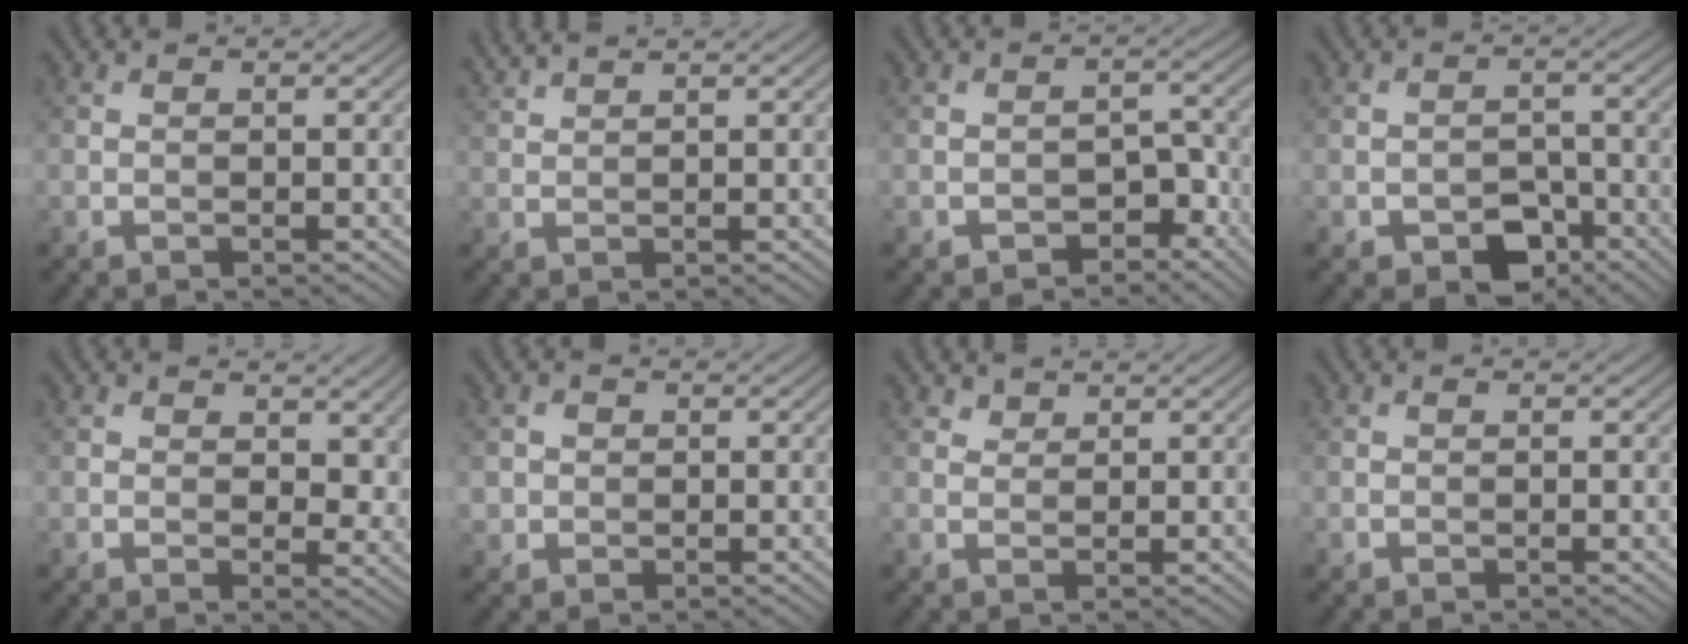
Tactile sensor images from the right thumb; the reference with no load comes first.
{"total": 2.3, "force": [2.1, 0.1, 1.1], "torque": [-0.024, 0.010, 0.045]}
{"total": 4.4, "force": [-2.8, 2.5, 2.2], "torque": [-0.025, 0.007, -0.043]}
{"total": 5.6, "force": [-3.3, 3.6, 2.9], "torque": [-0.041, -0.005, -0.057]}
{"total": 5.9, "force": [1.7, 3.8, 4.2], "torque": [-0.063, -0.009, 0.023]}
{"total": 1.6, "force": [0.0, 1.5, 0.2], "torque": [-0.005, -0.005, 0.001]}
{"total": 1.3, "force": [1.1, 0.5, 0.3], "torque": [-0.008, 0.000, 0.027]}
{"total": 0.0}